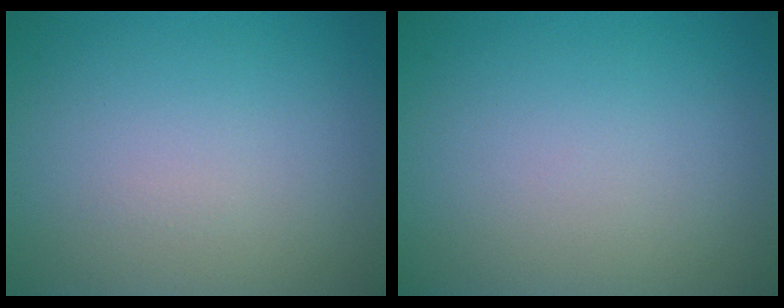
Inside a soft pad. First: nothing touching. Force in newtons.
{"total": 0.0}